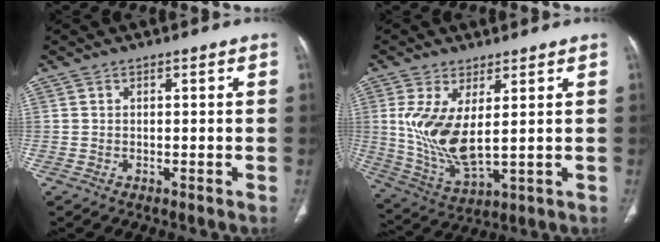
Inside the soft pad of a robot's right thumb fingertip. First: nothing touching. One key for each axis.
{"total": 11.7, "fx": 1.9, "fy": 4.7, "fz": 10.5, "tx": -0.219, "ty": -0.023, "tz": 0.053}